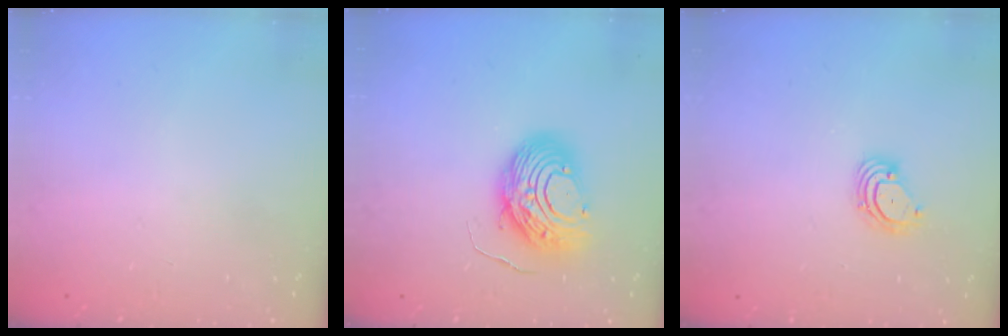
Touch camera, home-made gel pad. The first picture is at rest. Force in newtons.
{"total": 11.1, "press": 11.0, "slide": 1.0}
{"total": 3.2, "press": 3.2, "slide": 0.3}